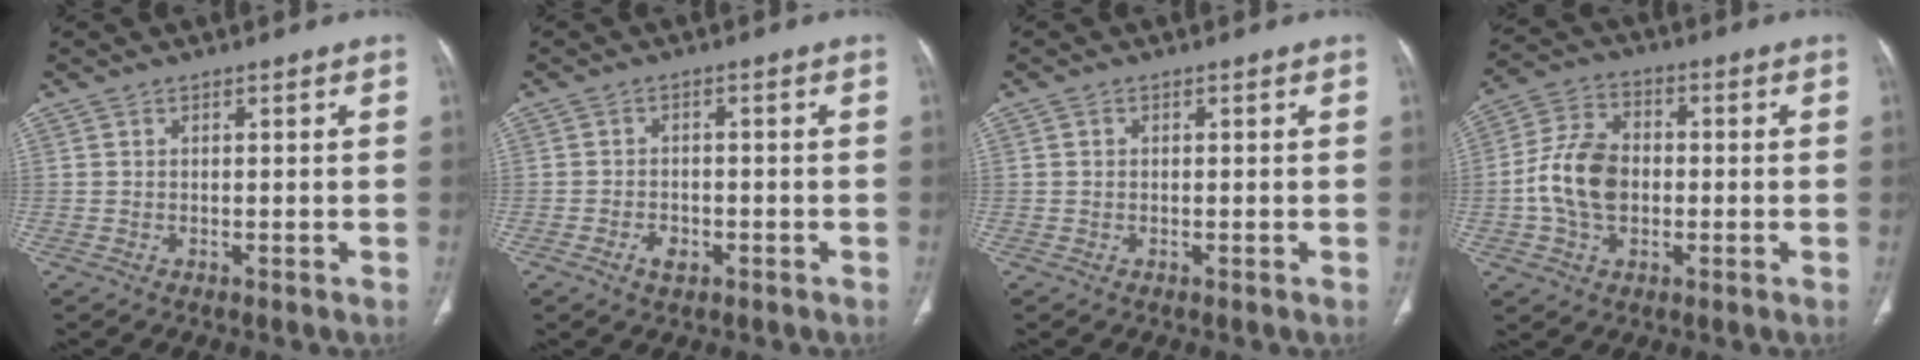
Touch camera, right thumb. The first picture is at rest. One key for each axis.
{"total": 3.0, "fx": -1.5, "fy": 1.9, "fz": 1.7, "tx": -0.027, "ty": 0.011, "tz": -0.020}
{"total": 0.7, "fx": 0.0, "fy": 0.6, "fz": 0.3, "tx": -0.002, "ty": 0.002, "tz": 0.000}
{"total": 11.6, "fx": -1.2, "fy": 8.1, "fz": 8.2, "tx": -0.146, "ty": 0.024, "tz": -0.026}